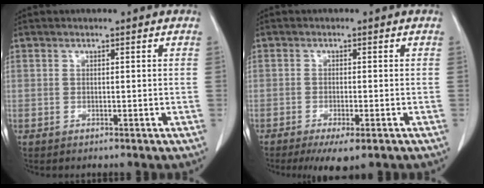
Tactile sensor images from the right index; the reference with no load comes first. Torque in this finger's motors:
{"motor_torque": [0.82, -0.58, 0.32, 0.07]}